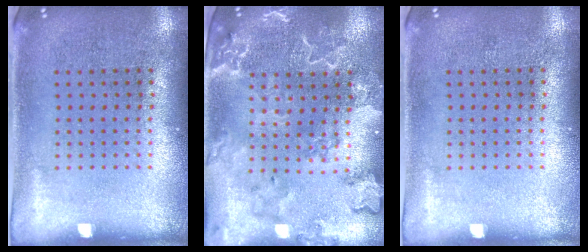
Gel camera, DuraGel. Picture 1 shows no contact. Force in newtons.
{"total": 2.7, "press": 2.5, "slide": 1.0}
{"total": 0.0}